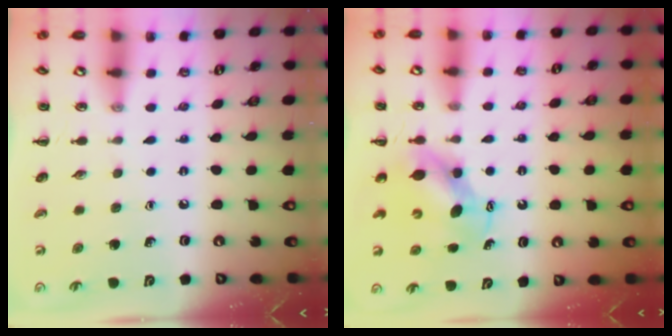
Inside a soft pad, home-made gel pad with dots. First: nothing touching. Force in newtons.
{"total": 6.6, "press": 6.5, "slide": 0.7}